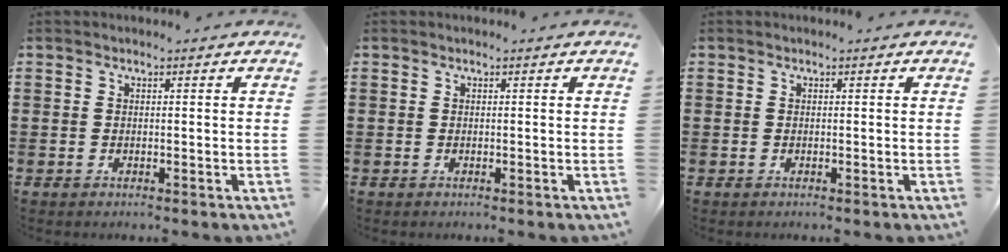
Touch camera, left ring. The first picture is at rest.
{"total": 0.0}
{"total": 0.0}